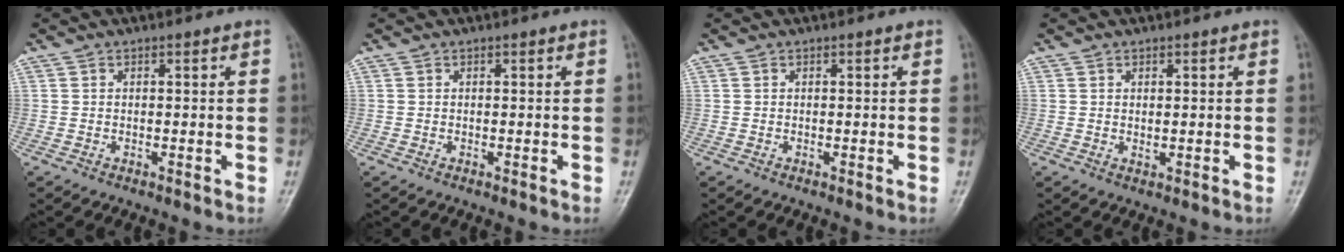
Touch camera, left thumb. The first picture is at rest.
{"total": 0.0}
{"total": 0.0}
{"total": 1.1, "force": [0.3, 0.6, 0.9], "torque": [-0.013, -0.005, 0.009]}